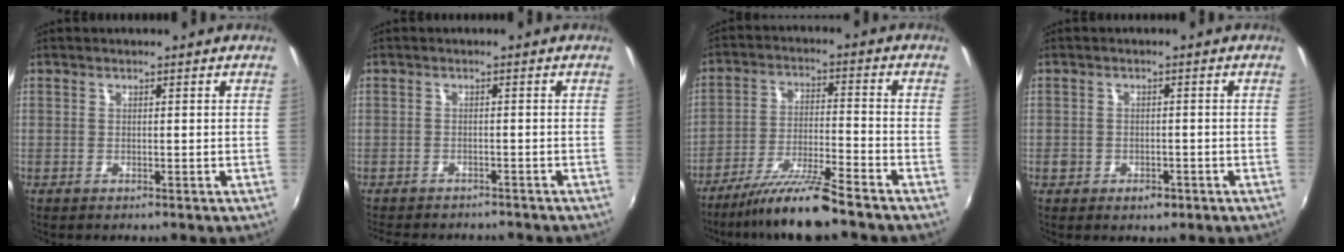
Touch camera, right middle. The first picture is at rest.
{"total": 5.5, "force": [-4.8, 2.3, 1.4], "torque": [-0.042, -0.002, -0.072]}
{"total": 10.3, "force": [-8.8, -0.5, 5.4], "torque": [-0.115, -0.004, -0.157]}
{"total": 3.2, "force": [-1.6, 2.3, 1.6], "torque": [-0.030, -0.002, -0.023]}